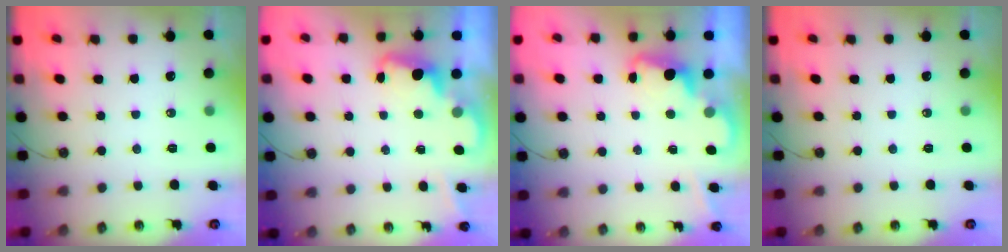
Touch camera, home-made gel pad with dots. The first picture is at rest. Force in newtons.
{"total": 2.3, "press": 2.3, "slide": 0.6}
{"total": 2.4, "press": 2.4, "slide": 0.5}
{"total": 0.0}